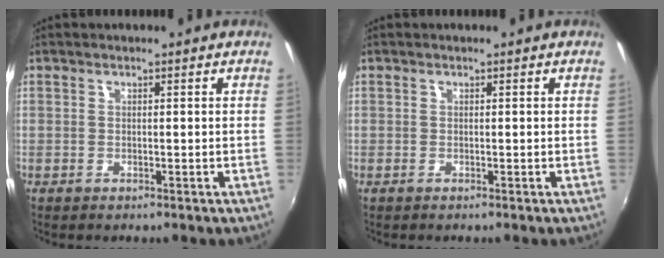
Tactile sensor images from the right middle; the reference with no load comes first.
{"total": 0.0}